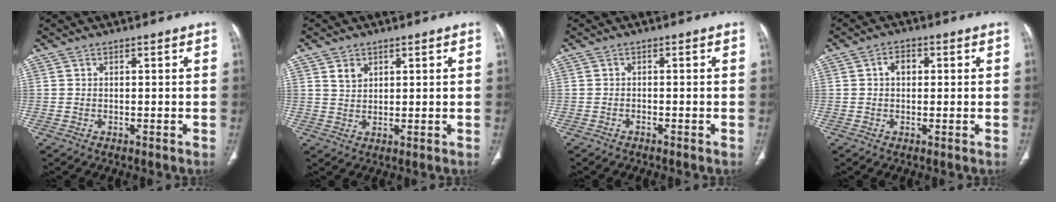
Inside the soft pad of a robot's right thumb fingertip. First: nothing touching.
{"total": 3.0, "force": [1.7, 2.2, 1.2], "torque": [-0.012, -0.013, 0.035]}
{"total": 0.6, "force": [-0.5, 0.1, 0.1], "torque": [-0.010, 0.006, -0.008]}
{"total": 2.7, "force": [0.4, 1.9, 1.9], "torque": [-0.026, 0.010, 0.002]}